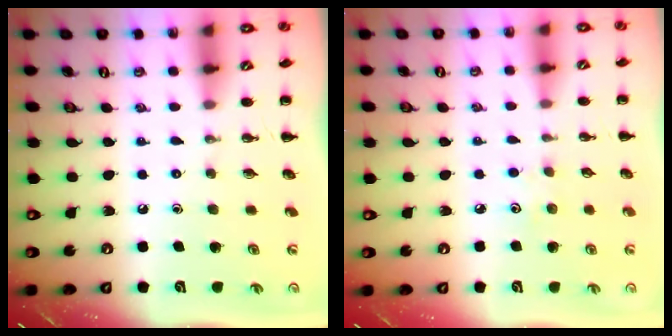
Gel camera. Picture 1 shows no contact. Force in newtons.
{"total": 2.7, "press": 2.6, "slide": 0.7}